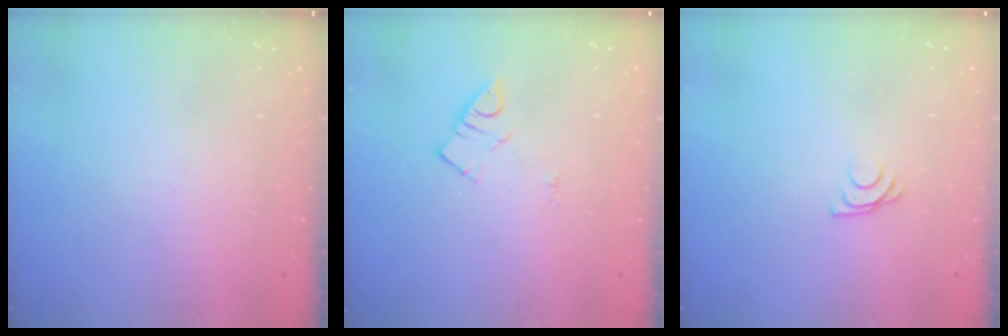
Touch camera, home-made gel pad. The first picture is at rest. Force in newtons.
{"total": 4.2, "press": 4.1, "slide": 0.6}
{"total": 6.1, "press": 6.0, "slide": 0.7}